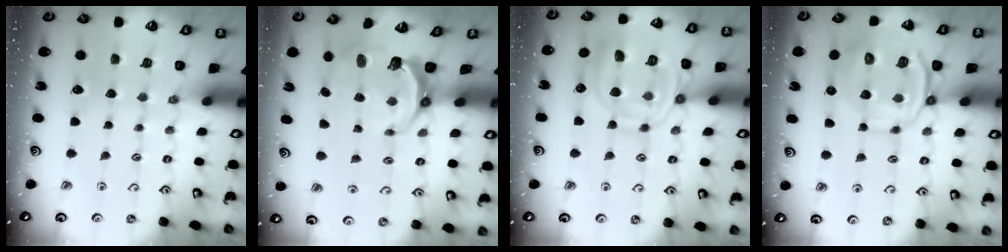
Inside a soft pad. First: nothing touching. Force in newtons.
{"total": 7.3, "press": 6.5, "slide": 3.4}
{"total": 13.3, "press": 13.3, "slide": 1.3}
{"total": 9.7, "press": 9.5, "slide": 1.8}